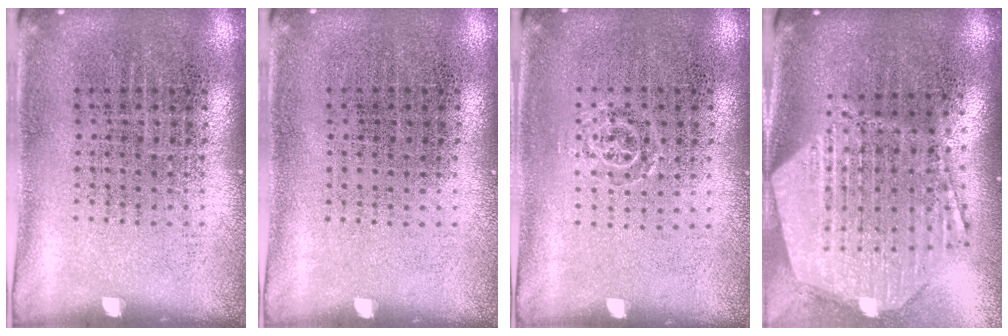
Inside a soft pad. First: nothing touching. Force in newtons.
{"total": 0.0}
{"total": 0.7, "press": 0.6, "slide": 0.5}
{"total": 3.0, "press": 2.4, "slide": 1.8}